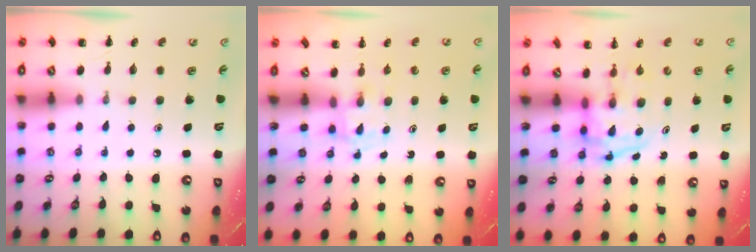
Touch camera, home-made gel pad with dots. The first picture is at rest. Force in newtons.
{"total": 2.4, "press": 2.2, "slide": 1.0}
{"total": 3.9, "press": 3.9, "slide": 0.6}